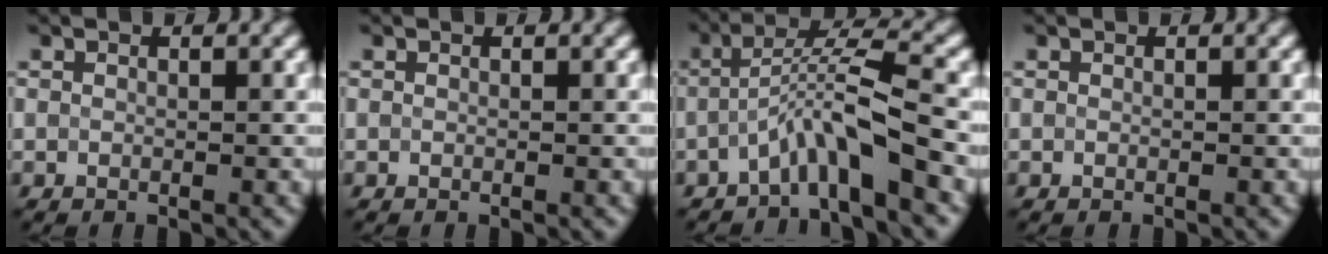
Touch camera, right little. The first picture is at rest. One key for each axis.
{"total": 0.0}
{"total": 5.3, "fx": -2.7, "fy": 0.5, "fz": 4.5, "tx": -0.081, "ty": 0.018, "tz": -0.058}
{"total": 0.0}